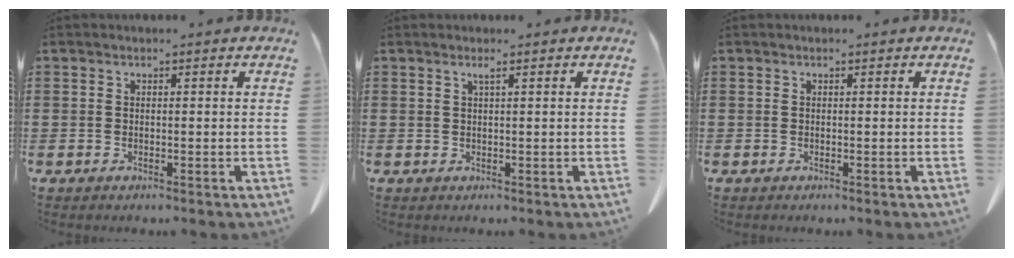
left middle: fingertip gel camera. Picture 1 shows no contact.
{"total": 1.0, "force": [0.5, -0.1, 0.8], "torque": [-0.016, -0.003, 0.011]}
{"total": 0.0}